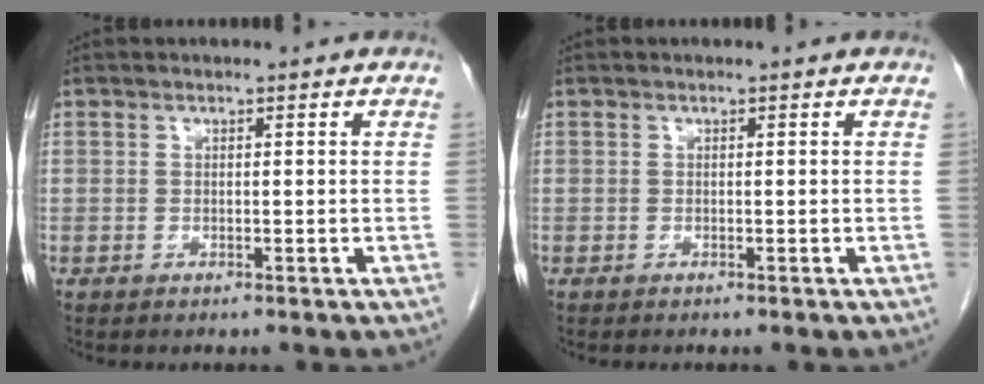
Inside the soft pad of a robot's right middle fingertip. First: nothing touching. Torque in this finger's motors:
{"motor_torque": [-0.14, 0.18, 0.02, -0.01]}